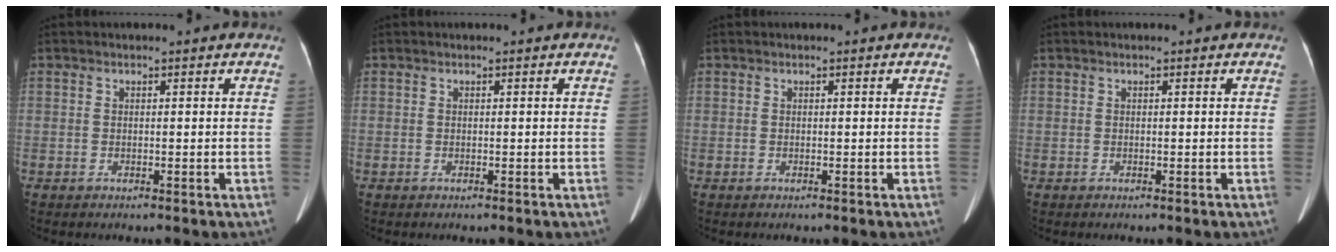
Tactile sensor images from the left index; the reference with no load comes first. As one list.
[{"total": 0.0}, {"total": 0.0}, {"total": 0.0}]